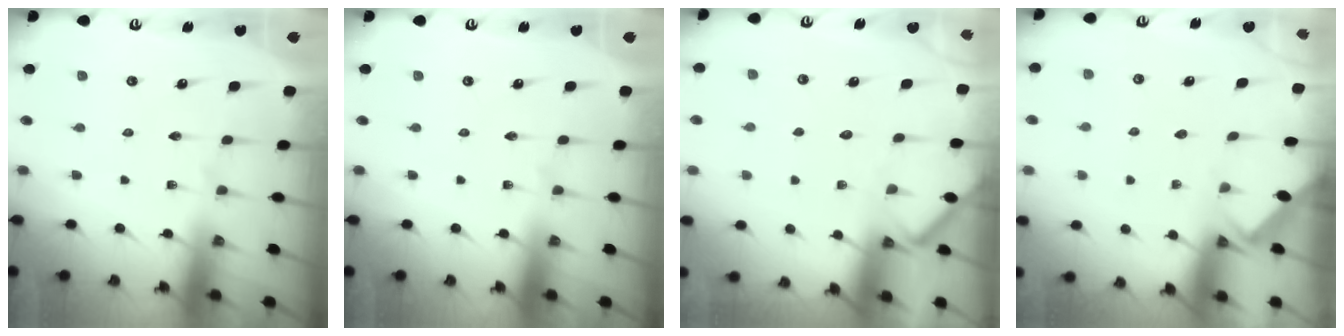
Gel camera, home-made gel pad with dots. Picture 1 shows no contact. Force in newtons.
{"total": 0.0}
{"total": 4.4, "press": 4.4, "slide": 0.5}
{"total": 1.7, "press": 1.7, "slide": 0.2}